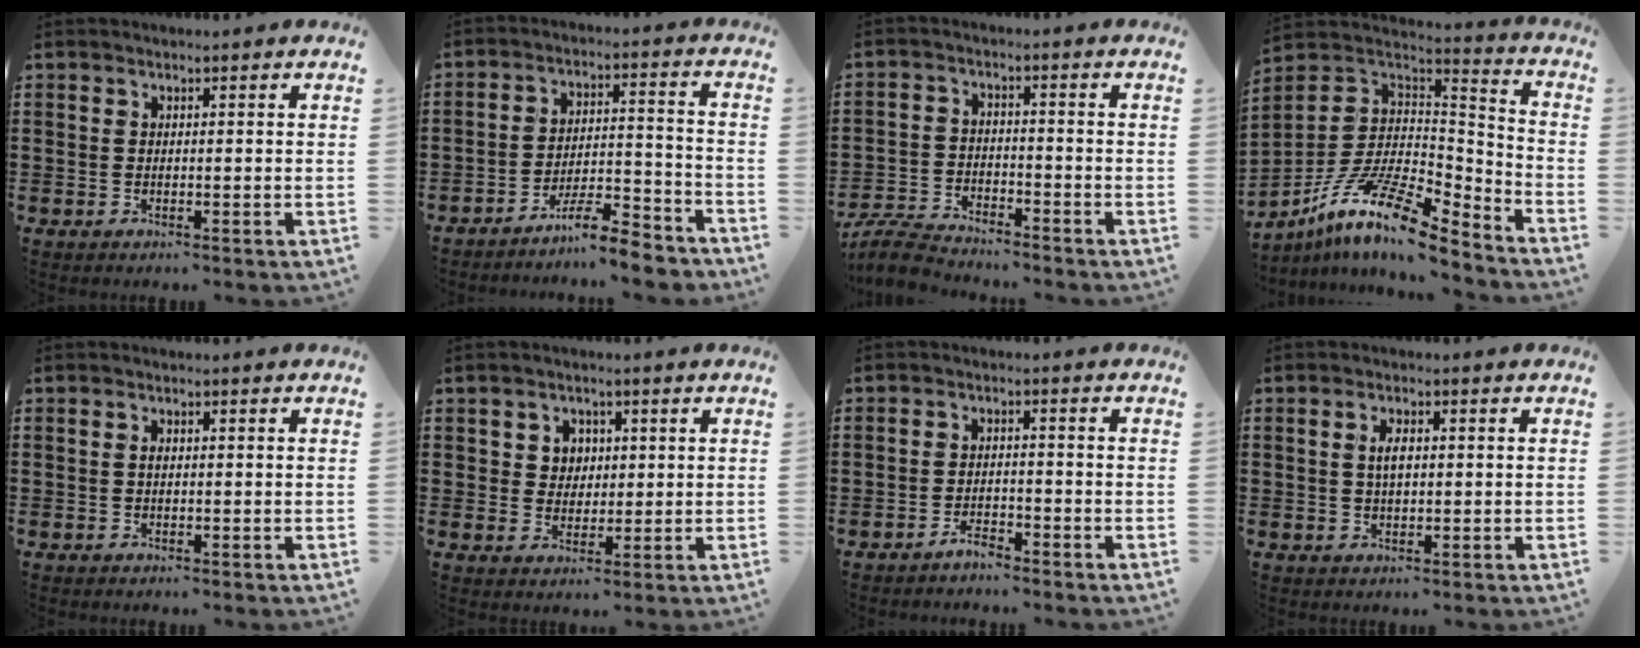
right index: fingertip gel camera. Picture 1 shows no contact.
{"total": 7.6, "force": [-6.9, 0.7, 3.1], "torque": [-0.049, 0.015, -0.131]}
{"total": 5.1, "force": [-5.0, 0.4, 1.1], "torque": [-0.040, -0.004, -0.104]}
{"total": 14.3, "force": [-9.5, 3.9, 9.9], "torque": [-0.204, 0.014, -0.182]}
{"total": 0.8, "force": [0.0, 0.4, 0.7], "torque": [-0.015, 0.000, 0.000]}
{"total": 3.5, "force": [1.1, 3.2, 0.8], "torque": [-0.031, 0.011, 0.017]}
{"total": 2.3, "force": [-2.2, 0.4, 0.5], "torque": [-0.015, 0.004, -0.044]}
{"total": 2.7, "force": [0.4, 1.1, 2.5], "torque": [-0.051, 0.006, 0.005]}